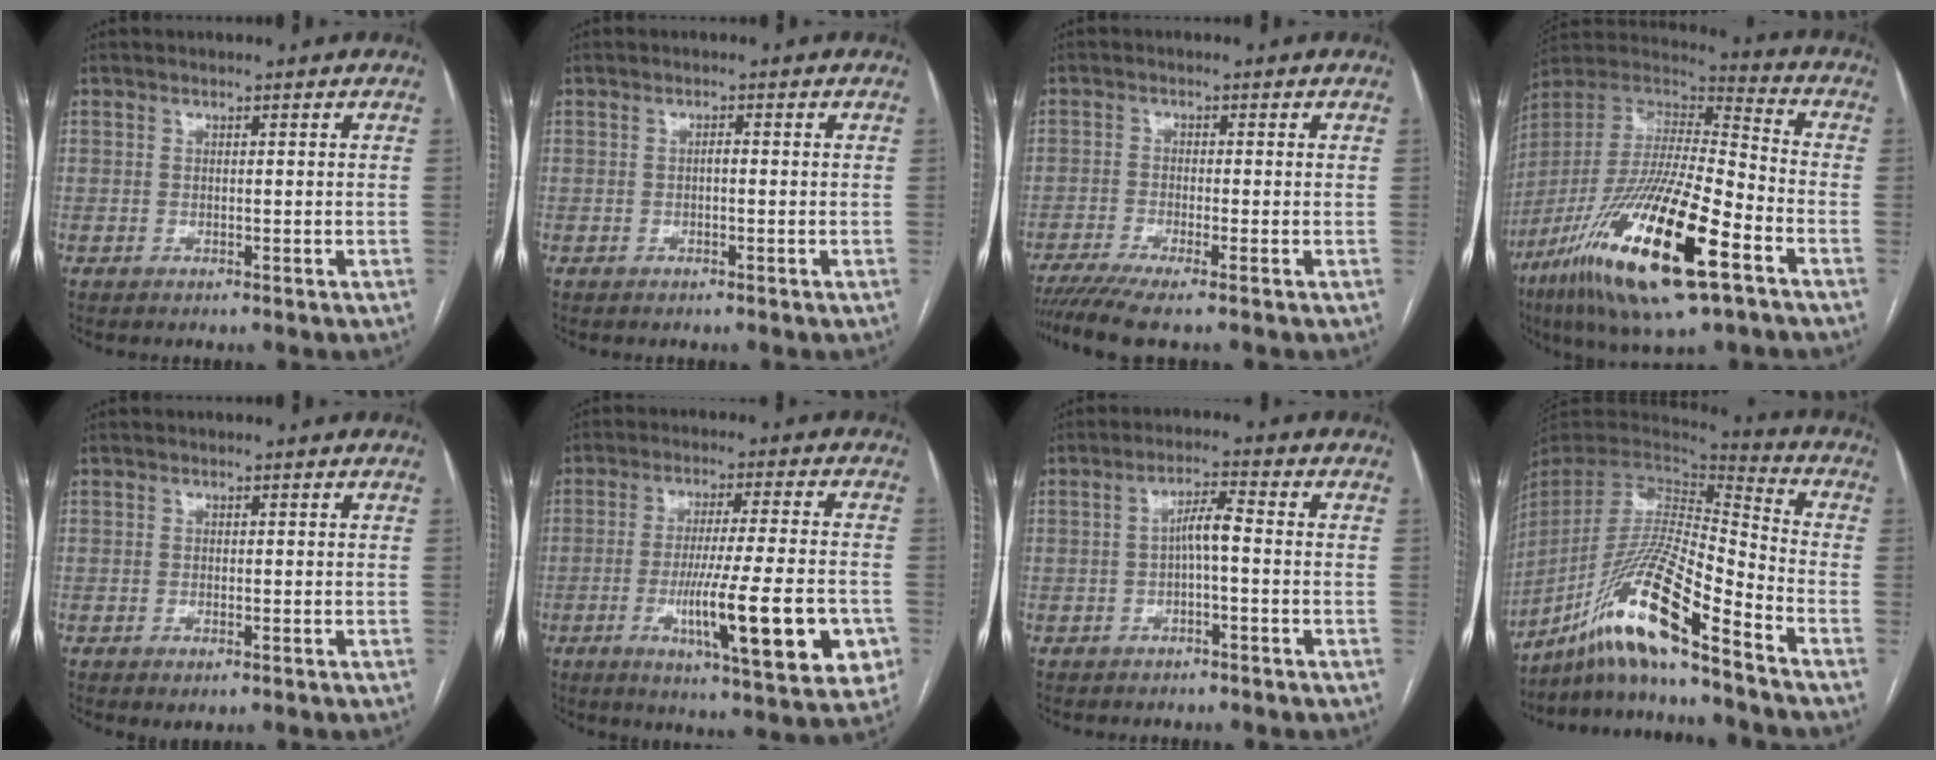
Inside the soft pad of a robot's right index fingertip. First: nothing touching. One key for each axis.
{"total": 0.7, "fx": -0.2, "fy": 0.3, "fz": 0.7, "tx": -0.011, "ty": 0.003, "tz": -0.004}
{"total": 6.2, "fx": -4.7, "fy": -0.4, "fz": 4.0, "tx": -0.064, "ty": -0.011, "tz": -0.081}
{"total": 25.1, "fx": -12.2, "fy": 4.1, "fz": 21.5, "tx": -0.427, "ty": -0.056, "tz": -0.223}
{"total": 1.1, "fx": -0.5, "fy": 0.4, "fz": 0.9, "tx": -0.009, "ty": -0.002, "tz": -0.003}
{"total": 17.8, "fx": -5.4, "fy": 1.8, "fz": 16.9, "tx": -0.222, "ty": -0.018, "tz": -0.072}
{"total": 3.7, "fx": -0.6, "fy": 0.5, "fz": 3.6, "tx": -0.062, "ty": 0.015, "tz": -0.008}
{"total": 18.4, "fx": -13.1, "fy": 0.2, "fz": 12.9, "tx": -0.277, "ty": -0.013, "tz": -0.247}